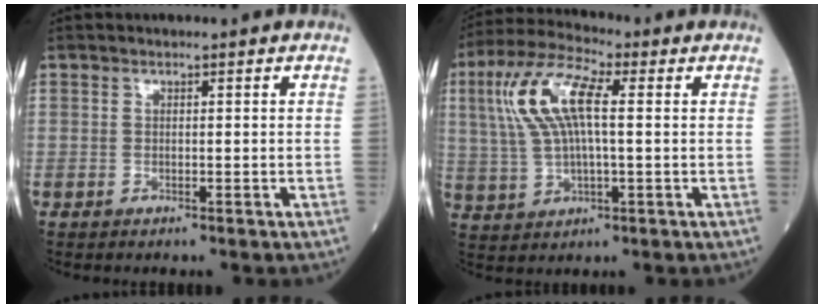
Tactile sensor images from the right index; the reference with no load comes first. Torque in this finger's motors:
{"motor_torque": [0.44, 0.05, 0.45, 0.21]}